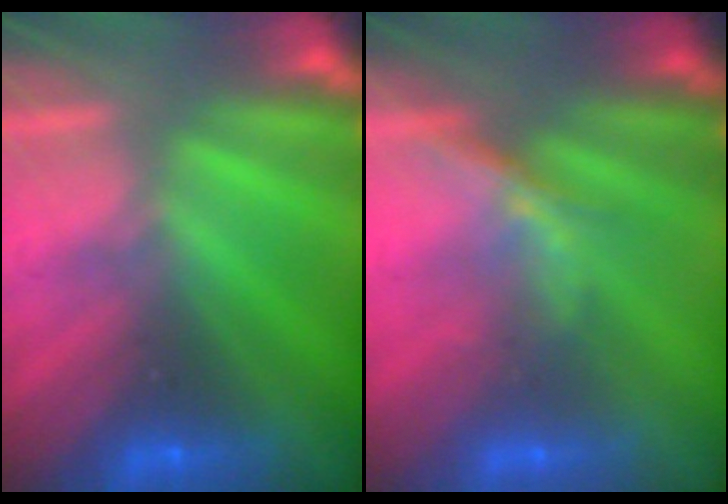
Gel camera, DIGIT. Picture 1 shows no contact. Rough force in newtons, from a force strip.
{"total": 2.0}